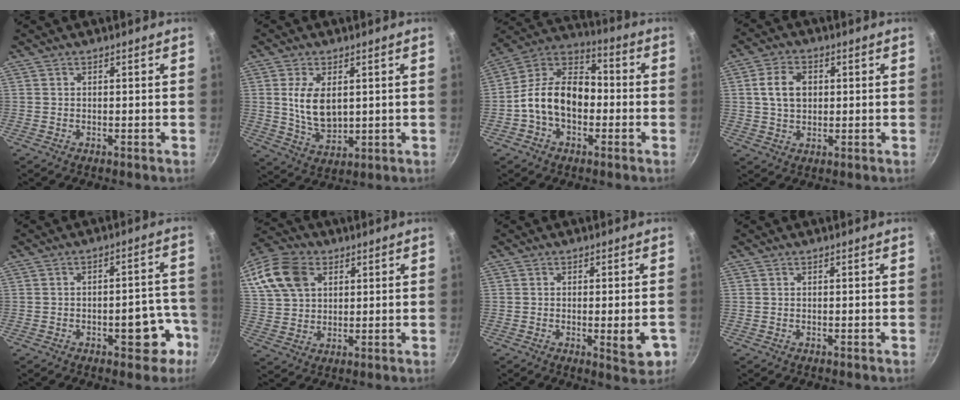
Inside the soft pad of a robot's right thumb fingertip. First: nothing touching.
{"total": 8.6, "force": [1.7, 4.9, 6.8], "torque": [-0.120, -0.019, 0.040]}
{"total": 14.7, "force": [-2.4, 10.1, 10.4], "torque": [-0.143, 0.048, -0.064]}
{"total": 7.2, "force": [1.2, 5.1, 4.8], "torque": [-0.074, 0.008, 0.019]}
{"total": 8.5, "force": [-4.0, 4.3, 6.2], "torque": [-0.034, 0.044, -0.045]}
{"total": 13.2, "force": [5.2, 9.3, 7.8], "torque": [-0.141, 0.006, 0.095]}
{"total": 6.0, "force": [-1.6, 1.7, 5.6], "torque": [-0.064, -0.005, -0.019]}
{"total": 0.0}